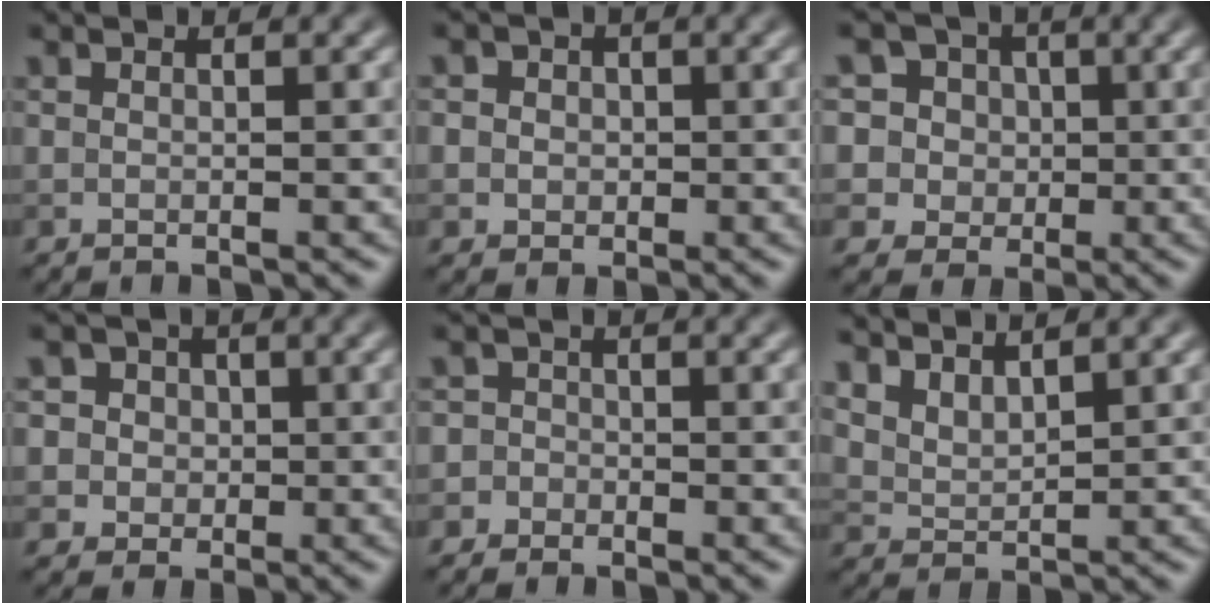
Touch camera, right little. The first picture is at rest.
{"total": 3.6, "force": [1.1, 3.1, 1.5], "torque": [-0.011, 0.016, -0.003]}
{"total": 8.4, "force": [3.4, 7.1, 3.1], "torque": [-0.056, 0.024, 0.033]}
{"total": 6.3, "force": [2.2, 5.5, 2.1], "torque": [-0.035, 0.027, 0.014]}
{"total": 3.0, "force": [-1.1, 2.8, 0.2], "torque": [0.033, 0.013, -0.049]}
{"total": 4.0, "force": [3.2, 1.6, 1.8], "torque": [-0.043, 0.004, 0.061]}